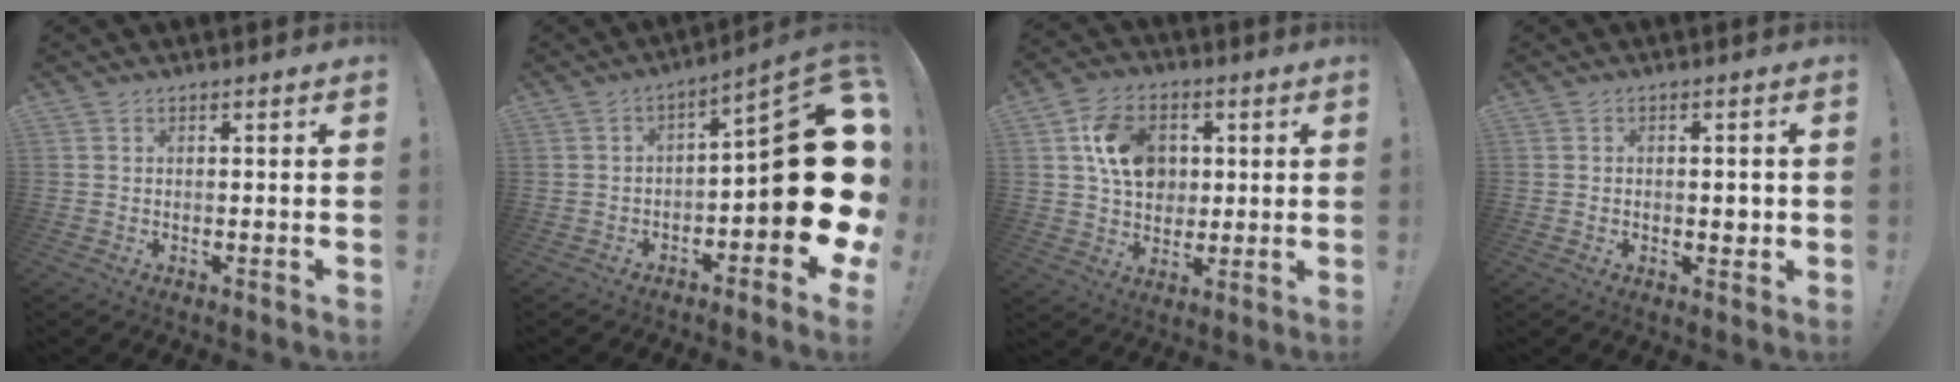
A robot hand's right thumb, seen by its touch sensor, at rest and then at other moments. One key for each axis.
{"total": 18.7, "fx": -1.5, "fy": 5.7, "fz": 17.7, "tx": -0.226, "ty": 0.000, "tz": -0.022}
{"total": 14.1, "fx": 3.5, "fy": 11.1, "fz": 8.0, "tx": -0.115, "ty": -0.001, "tz": 0.070}
{"total": 2.4, "fx": -0.5, "fy": 1.8, "fz": 1.5, "tx": -0.017, "ty": 0.003, "tz": -0.011}